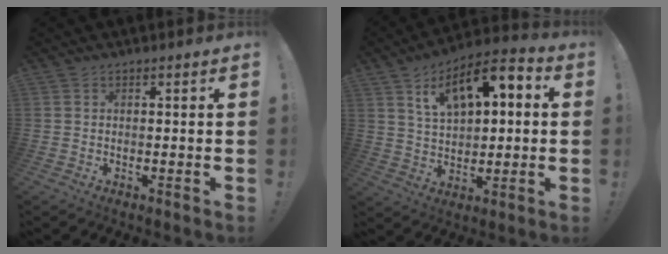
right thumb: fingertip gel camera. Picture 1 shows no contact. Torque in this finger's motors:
{"motor_torque": [0.12, 1.35, 1.12, 0.81, 0.07]}